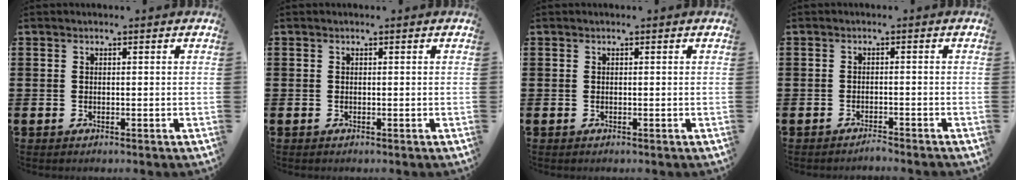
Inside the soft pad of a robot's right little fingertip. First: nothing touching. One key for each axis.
{"total": 0.0}
{"total": 0.0}
{"total": 1.3, "fx": -1.3, "fy": -0.1, "fz": 0.2, "tx": -0.006, "ty": 0.001, "tz": -0.025}